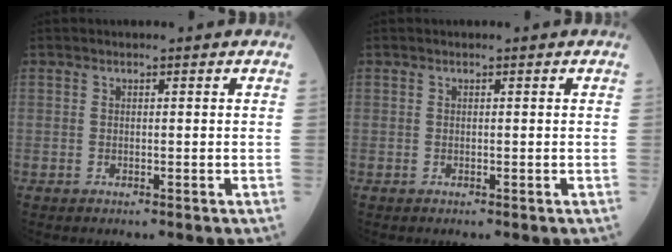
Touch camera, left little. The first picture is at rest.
{"total": 0.0}